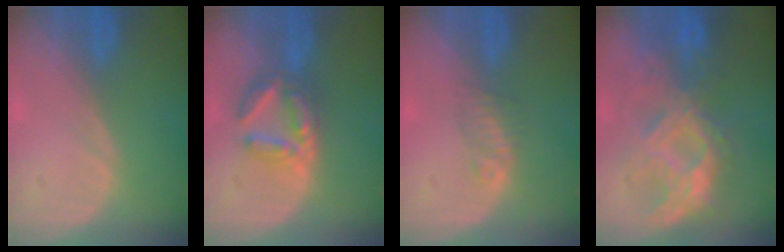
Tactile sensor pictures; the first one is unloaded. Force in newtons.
{"total": 6.5, "press": 5.9, "slide": 2.8}
{"total": 2.2, "press": 1.9, "slide": 1.0}
{"total": 9.0, "press": 8.7, "slide": 2.5}